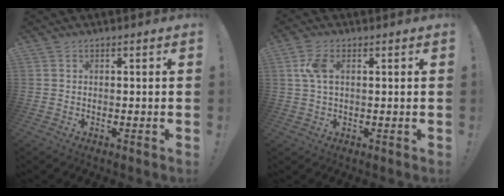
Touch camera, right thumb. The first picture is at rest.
{"total": 5.8, "force": [1.5, 3.0, 4.7], "torque": [-0.099, 0.006, 0.027]}